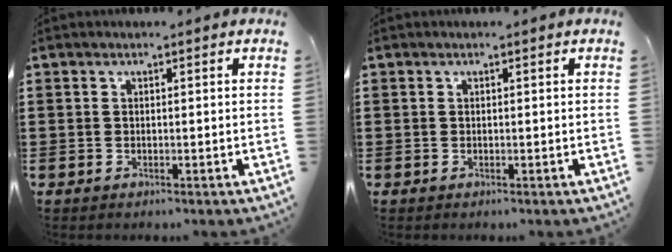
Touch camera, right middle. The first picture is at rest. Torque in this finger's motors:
{"motor_torque": [0.00, 0.00, 0.00, 0.00]}